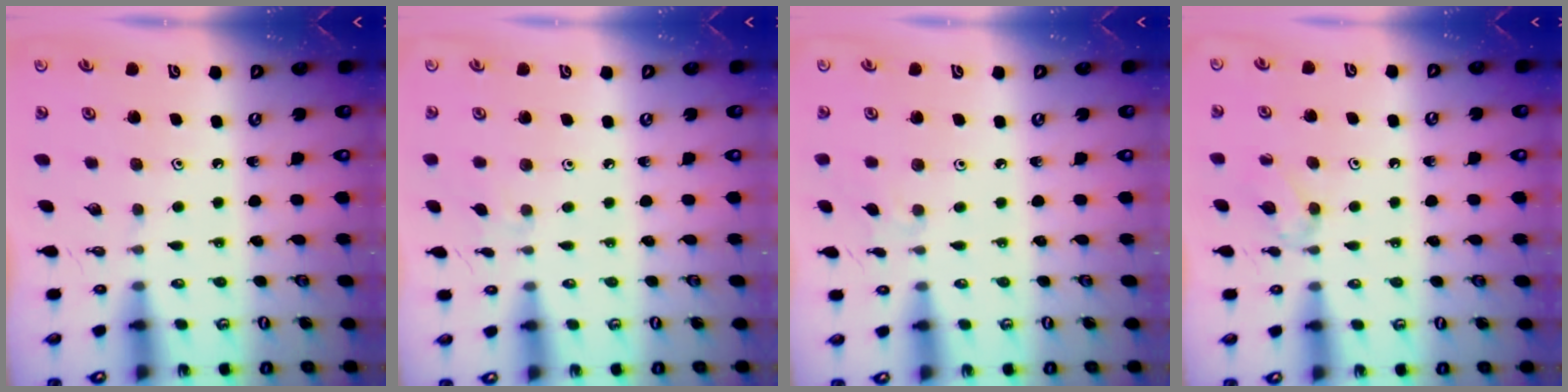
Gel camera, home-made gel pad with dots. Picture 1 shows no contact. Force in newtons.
{"total": 3.3, "press": 3.2, "slide": 0.7}
{"total": 2.6, "press": 2.6, "slide": 0.5}
{"total": 6.9, "press": 6.9, "slide": 0.9}